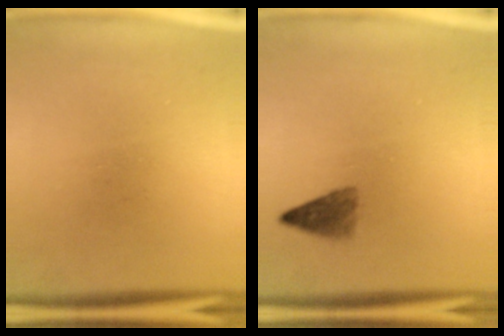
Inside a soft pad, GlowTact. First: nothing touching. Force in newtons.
{"total": 2.4}